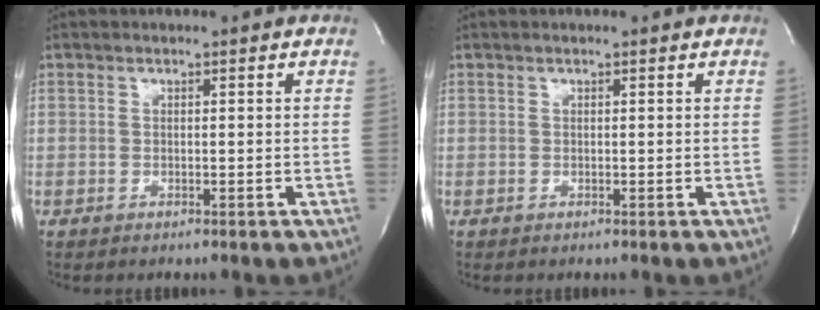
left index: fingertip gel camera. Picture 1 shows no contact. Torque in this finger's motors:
{"motor_torque": [0.27, -0.14, -0.04, 0.01]}